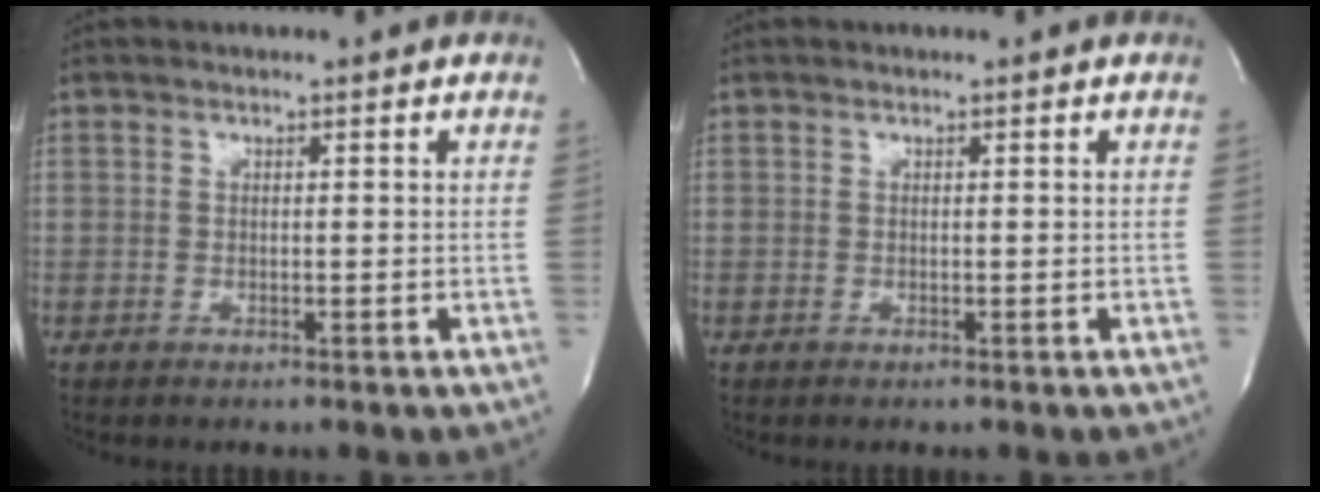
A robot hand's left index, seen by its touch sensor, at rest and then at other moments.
{"total": 0.0}